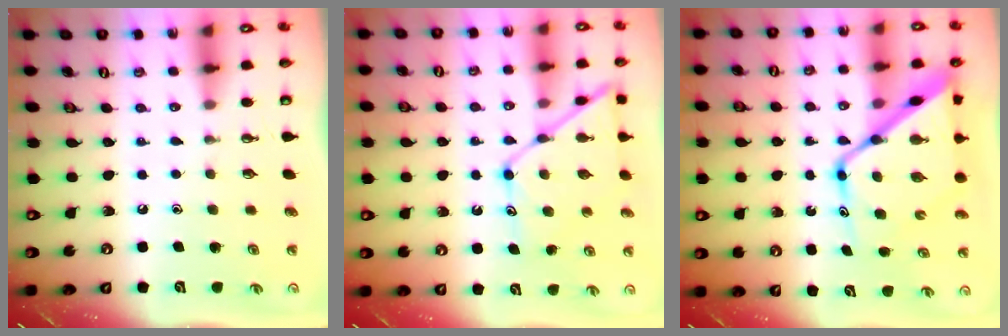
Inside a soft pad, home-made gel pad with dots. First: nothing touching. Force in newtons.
{"total": 13.6, "press": 13.6, "slide": 1.1}
{"total": 17.2, "press": 17.1, "slide": 1.7}